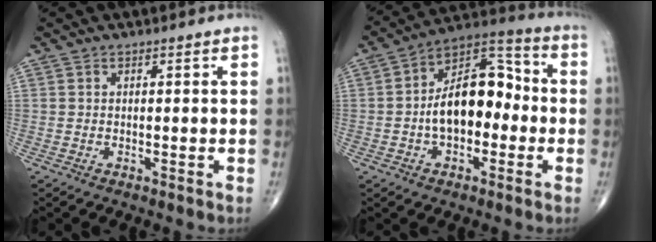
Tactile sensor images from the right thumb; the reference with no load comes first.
{"total": 14.7, "force": [-1.4, 8.6, 11.8], "torque": [-0.169, 0.044, -0.036]}